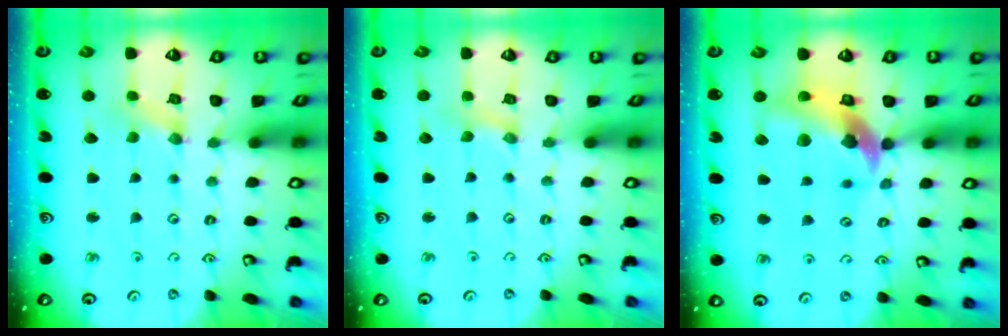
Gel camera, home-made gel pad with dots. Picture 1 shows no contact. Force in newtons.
{"total": 0.5, "press": 0.5, "slide": 0.1}
{"total": 13.0, "press": 12.9, "slide": 1.8}